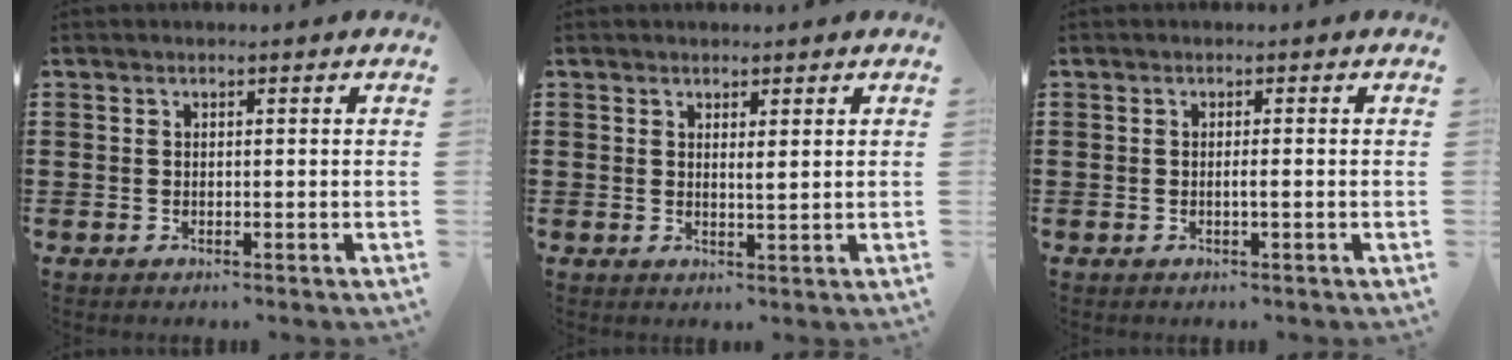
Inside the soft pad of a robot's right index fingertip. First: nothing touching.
{"total": 1.3, "force": [1.0, 0.0, 0.8], "torque": [-0.017, 0.001, 0.019]}
{"total": 1.0, "force": [-0.3, -0.1, 0.9], "torque": [-0.016, -0.004, -0.006]}